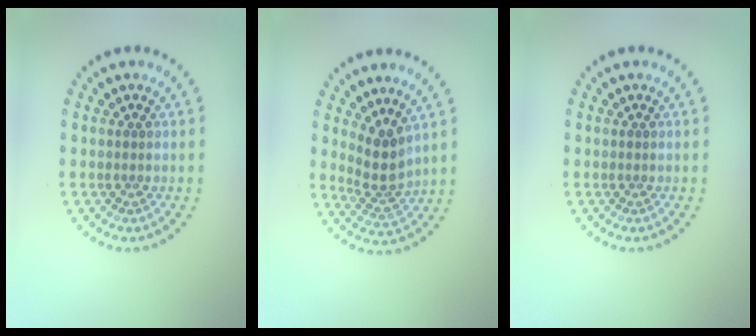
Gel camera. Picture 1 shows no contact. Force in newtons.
{"total": 3.1, "press": 2.4, "slide": 2.0}
{"total": 0.0}